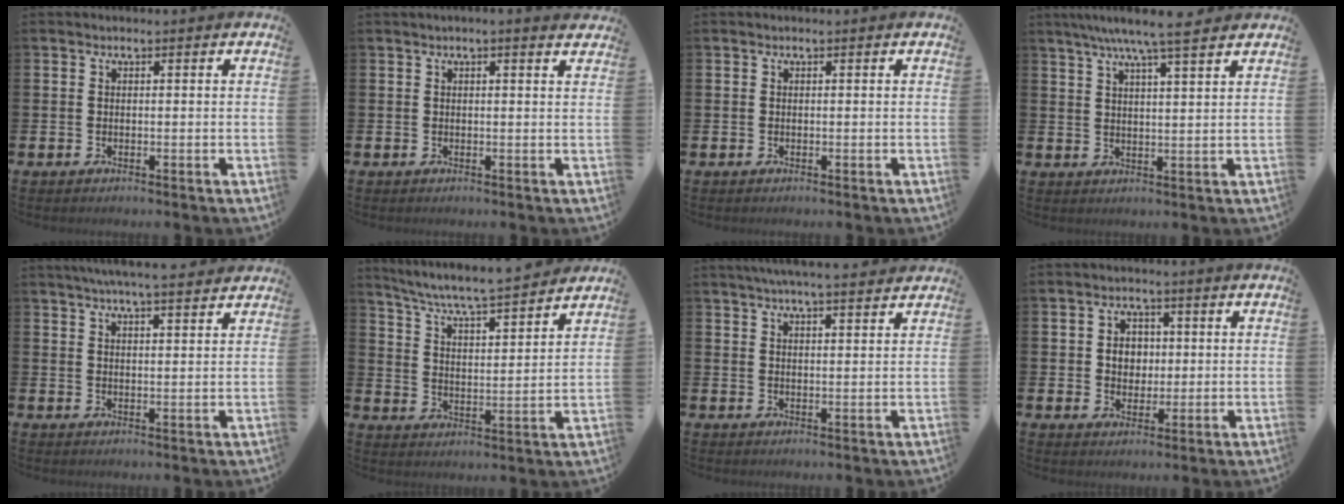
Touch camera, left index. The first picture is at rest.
{"total": 0.6, "force": [0.3, -0.2, 0.5], "torque": [-0.008, 0.000, 0.005]}
{"total": 0.0}
{"total": 6.6, "force": [5.9, 0.1, 3.0], "torque": [-0.067, -0.020, 0.103]}
{"total": 5.1, "force": [4.9, -0.2, 1.6], "torque": [-0.034, -0.018, 0.086]}
{"total": 6.4, "force": [6.1, -0.2, 1.9], "torque": [-0.069, -0.048, 0.102]}
{"total": 4.8, "force": [4.5, -0.2, 1.5], "torque": [-0.032, -0.016, 0.080]}
{"total": 3.6, "force": [0.8, 3.1, 1.5], "torque": [-0.026, 0.007, 0.008]}